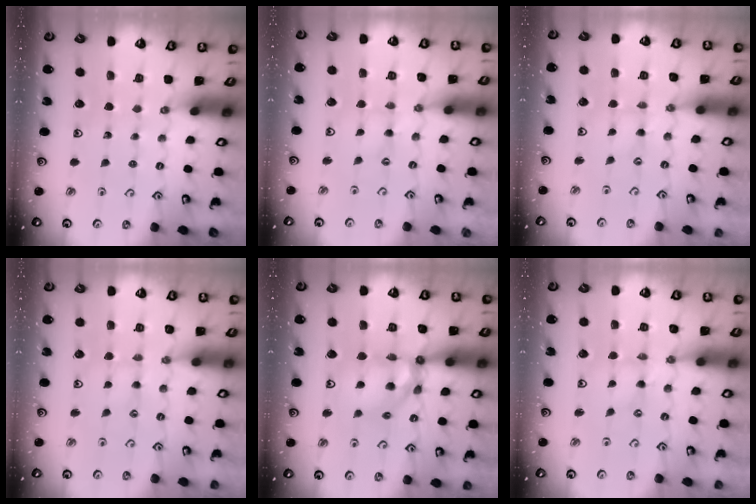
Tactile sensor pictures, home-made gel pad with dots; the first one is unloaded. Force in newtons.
{"total": 1.0, "press": 0.9, "slide": 0.2}
{"total": 0.0}
{"total": 0.0}
{"total": 10.8, "press": 10.6, "slide": 1.5}
{"total": 0.8, "press": 0.8, "slide": 0.2}